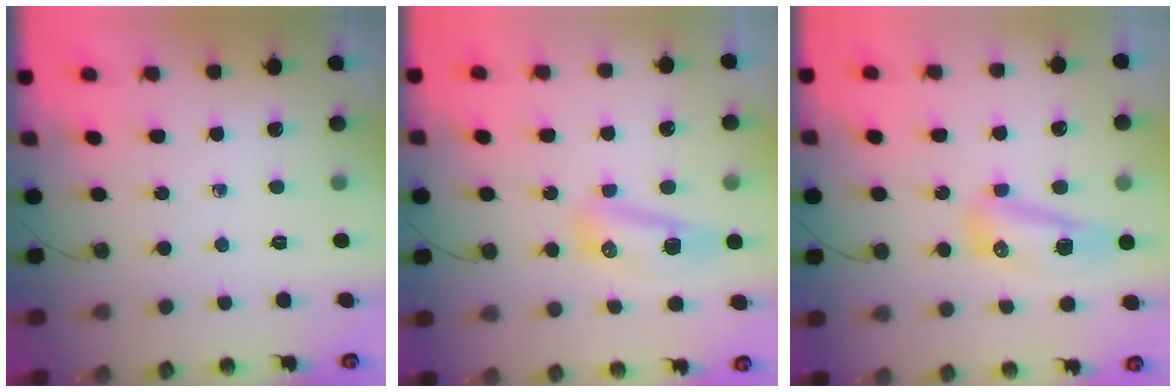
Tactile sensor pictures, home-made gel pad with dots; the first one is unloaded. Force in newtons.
{"total": 8.3, "press": 8.1, "slide": 1.5}
{"total": 8.2, "press": 8.1, "slide": 1.3}